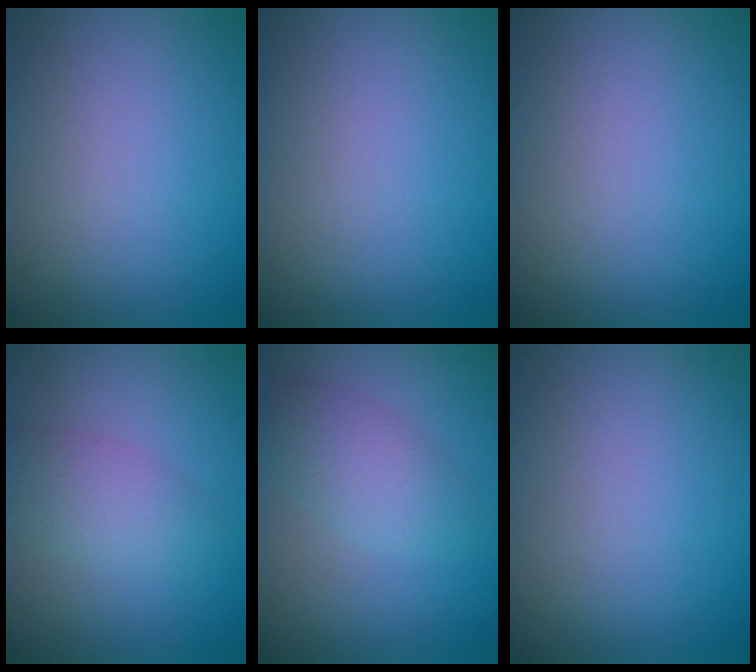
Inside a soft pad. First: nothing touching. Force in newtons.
{"total": 0.0}
{"total": 0.0}
{"total": 3.1, "press": 3.1, "slide": 0.0}
{"total": 3.1, "press": 3.1, "slide": 0.0}
{"total": 0.0}